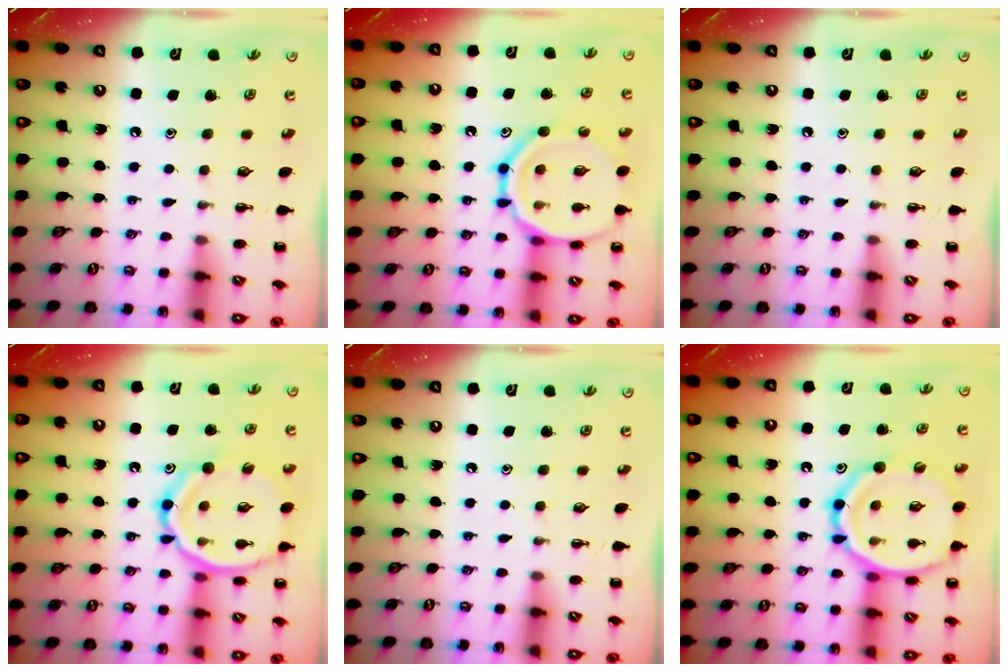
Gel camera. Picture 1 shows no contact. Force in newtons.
{"total": 17.0, "press": 16.9, "slide": 2.1}
{"total": 0.0}
{"total": 16.3, "press": 16.1, "slide": 2.5}
{"total": 0.0}
{"total": 17.6, "press": 17.3, "slide": 3.0}